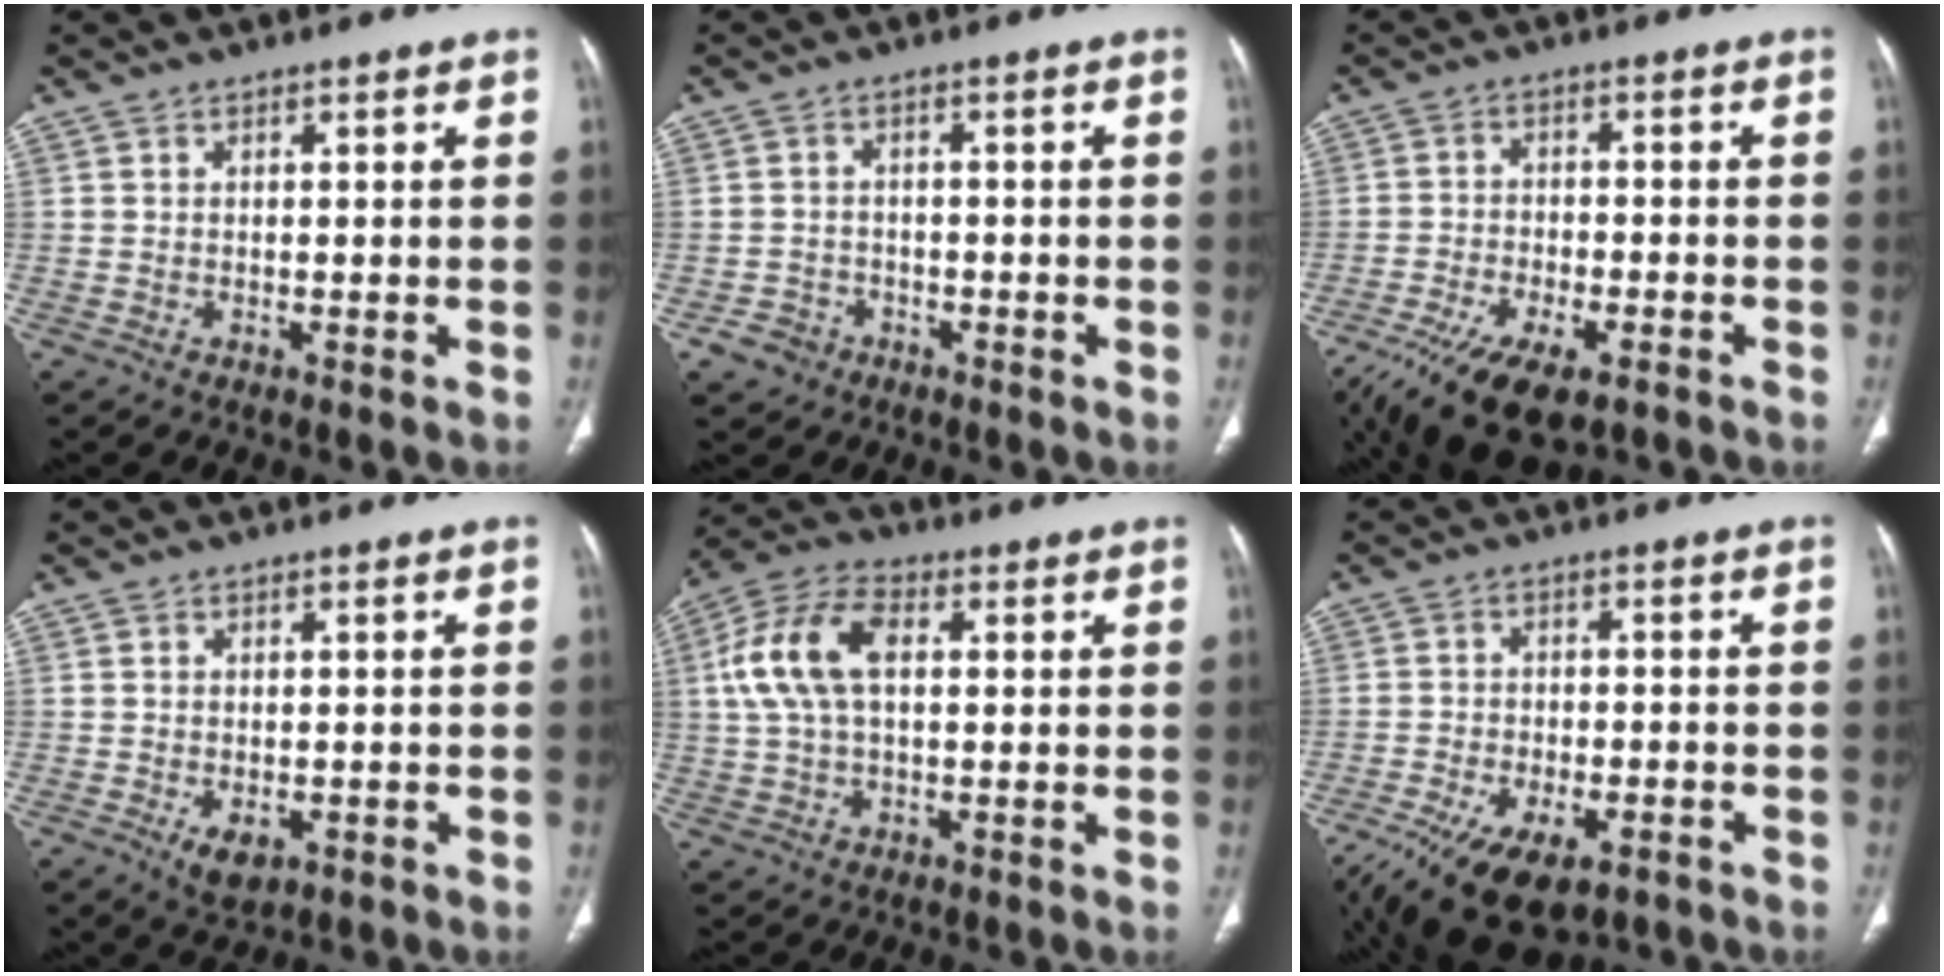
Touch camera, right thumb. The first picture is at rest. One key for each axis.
{"total": 3.8, "fx": -2.0, "fy": 3.2, "fz": 0.6, "tx": 0.002, "ty": 0.018, "tz": -0.030}
{"total": 15.2, "fx": -9.5, "fy": 6.5, "fz": 9.9, "tx": -0.198, "ty": 0.013, "tz": -0.156}
{"total": 3.9, "fx": -1.4, "fy": 2.4, "fz": 2.8, "tx": -0.041, "ty": -0.001, "tz": -0.012}
{"total": 12.0, "fx": 2.0, "fy": 6.9, "fz": 9.6, "tx": -0.200, "ty": 0.026, "tz": 0.035}
{"total": 16.6, "fx": -9.8, "fy": 8.3, "fz": 10.6, "tx": -0.217, "ty": 0.017, "tz": -0.151}